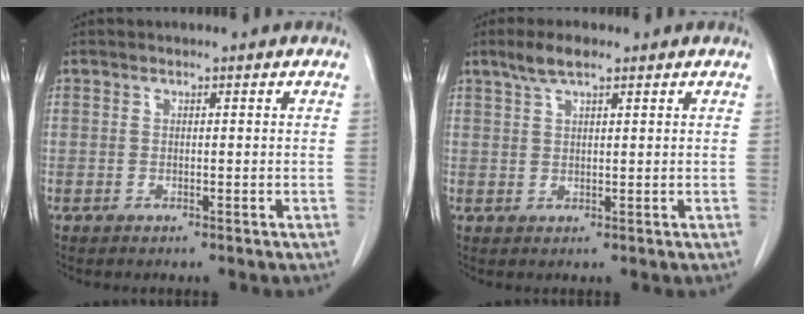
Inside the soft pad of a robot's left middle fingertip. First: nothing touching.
{"total": 3.8, "force": [2.7, 0.8, 2.6], "torque": [-0.055, 0.011, 0.052]}